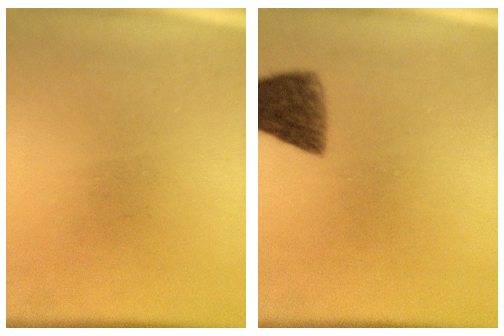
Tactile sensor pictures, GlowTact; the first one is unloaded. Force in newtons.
{"total": 7.2}